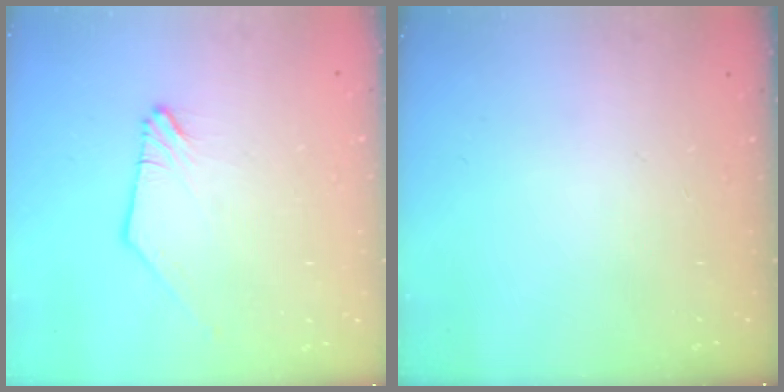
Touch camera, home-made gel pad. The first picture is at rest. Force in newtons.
{"total": 0.0}